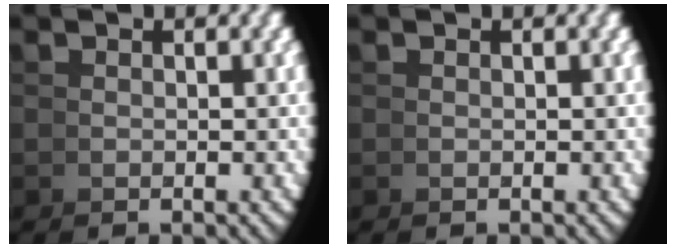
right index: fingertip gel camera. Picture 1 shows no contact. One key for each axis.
{"total": 0.0}